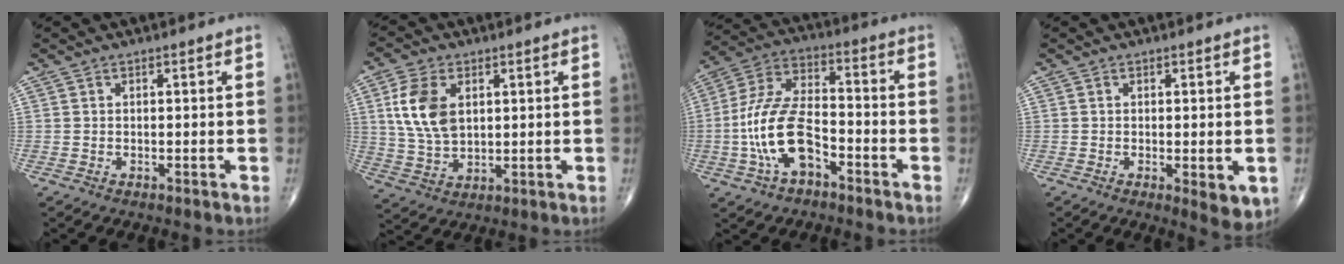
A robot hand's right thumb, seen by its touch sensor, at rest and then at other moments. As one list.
[{"total": 10.4, "force": [2.7, 6.4, 7.7], "torque": [-0.148, -0.007, 0.057]}, {"total": 14.1, "force": [-4.7, 7.1, 11.2], "torque": [-0.223, 0.044, -0.092]}, {"total": 5.2, "force": [-1.3, 1.8, 4.7], "torque": [-0.053, -0.014, -0.013]}]